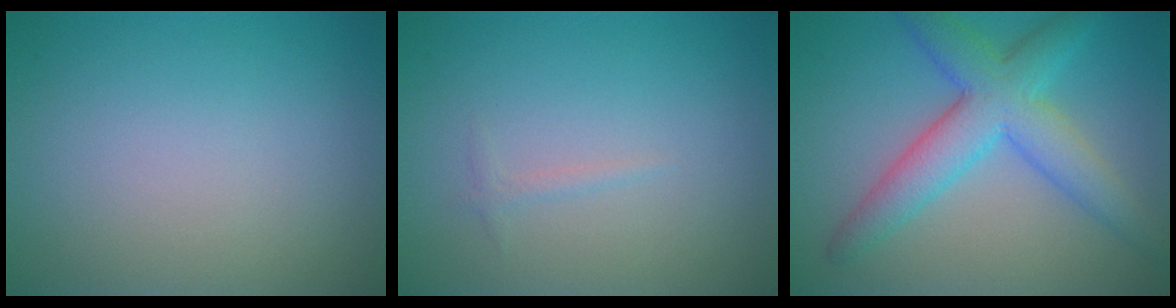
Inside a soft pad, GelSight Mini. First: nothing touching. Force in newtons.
{"total": 0.6, "press": 0.6, "slide": 0.1}
{"total": 6.3, "press": 6.3, "slide": 0.1}